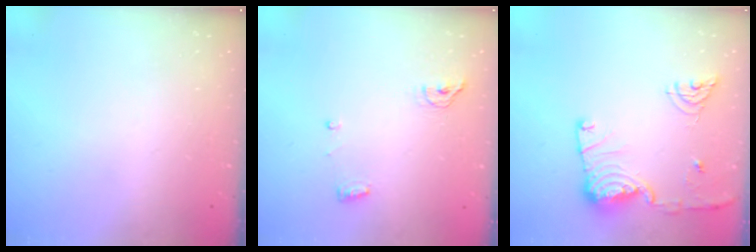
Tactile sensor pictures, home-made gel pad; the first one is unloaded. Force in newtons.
{"total": 5.4, "press": 5.3, "slide": 1.1}
{"total": 14.9, "press": 14.8, "slide": 1.6}